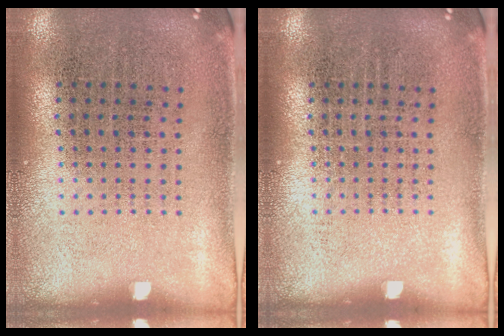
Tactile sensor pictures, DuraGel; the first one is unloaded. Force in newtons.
{"total": 0.0}